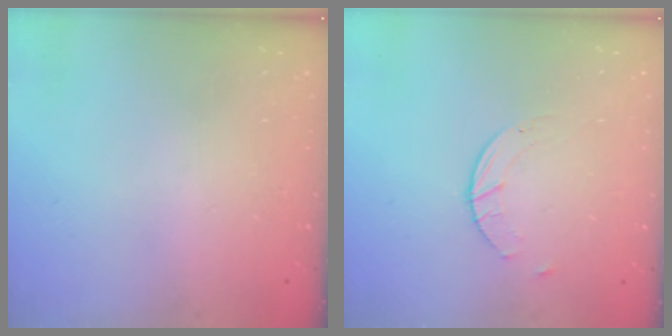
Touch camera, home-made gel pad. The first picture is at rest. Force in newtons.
{"total": 2.0, "press": 2.0, "slide": 0.3}